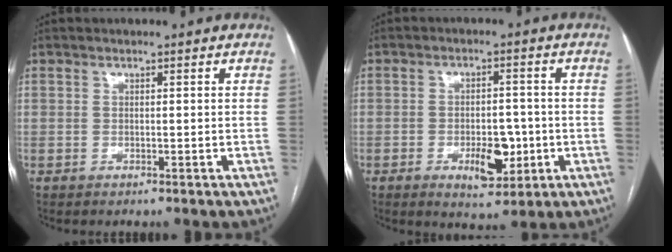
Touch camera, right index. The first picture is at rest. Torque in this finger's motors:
{"motor_torque": [0.10, 0.12, 0.12, 0.07]}